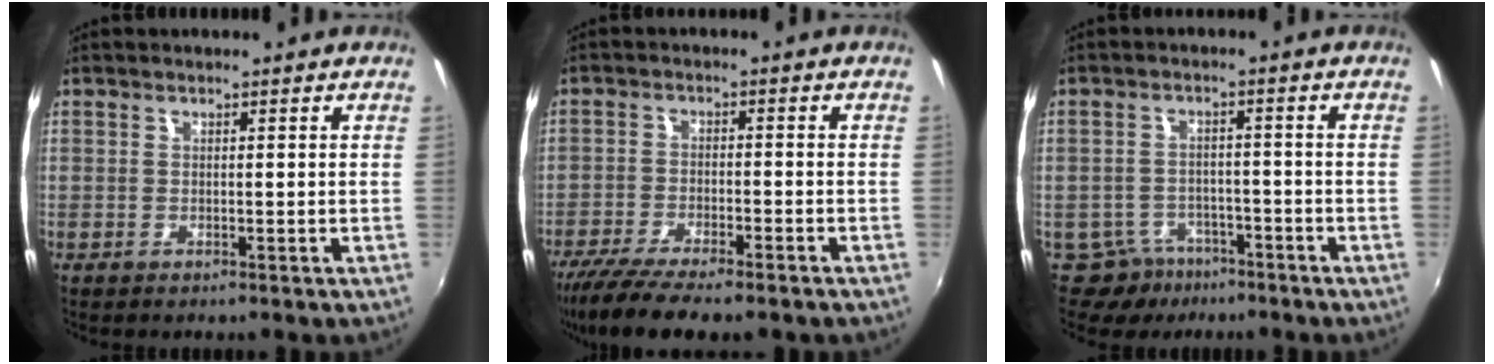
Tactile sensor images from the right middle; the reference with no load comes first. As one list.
[{"total": 12.1, "force": [-9.7, 2.4, 6.9], "torque": [-0.152, -0.040, -0.162]}, {"total": 6.3, "force": [-4.5, 4.3, 0.7], "torque": [-0.023, 0.018, -0.067]}]